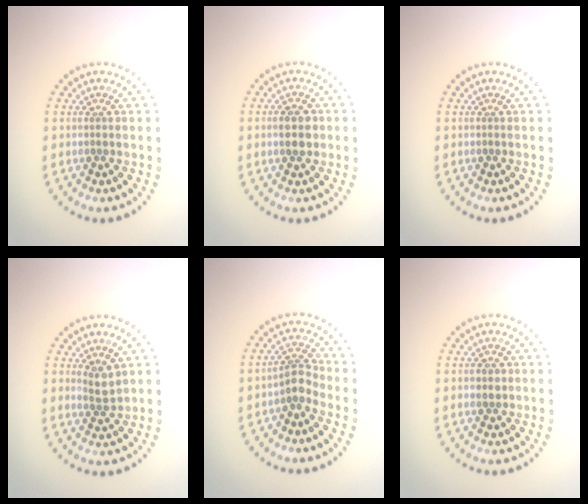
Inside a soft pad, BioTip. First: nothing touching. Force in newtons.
{"total": 2.9, "press": 2.9, "slide": 0.1}
{"total": 0.0}
{"total": 1.9, "press": 1.5, "slide": 1.1}
{"total": 2.5, "press": 1.9, "slide": 1.6}
{"total": 1.2, "press": 1.2, "slide": 0.2}